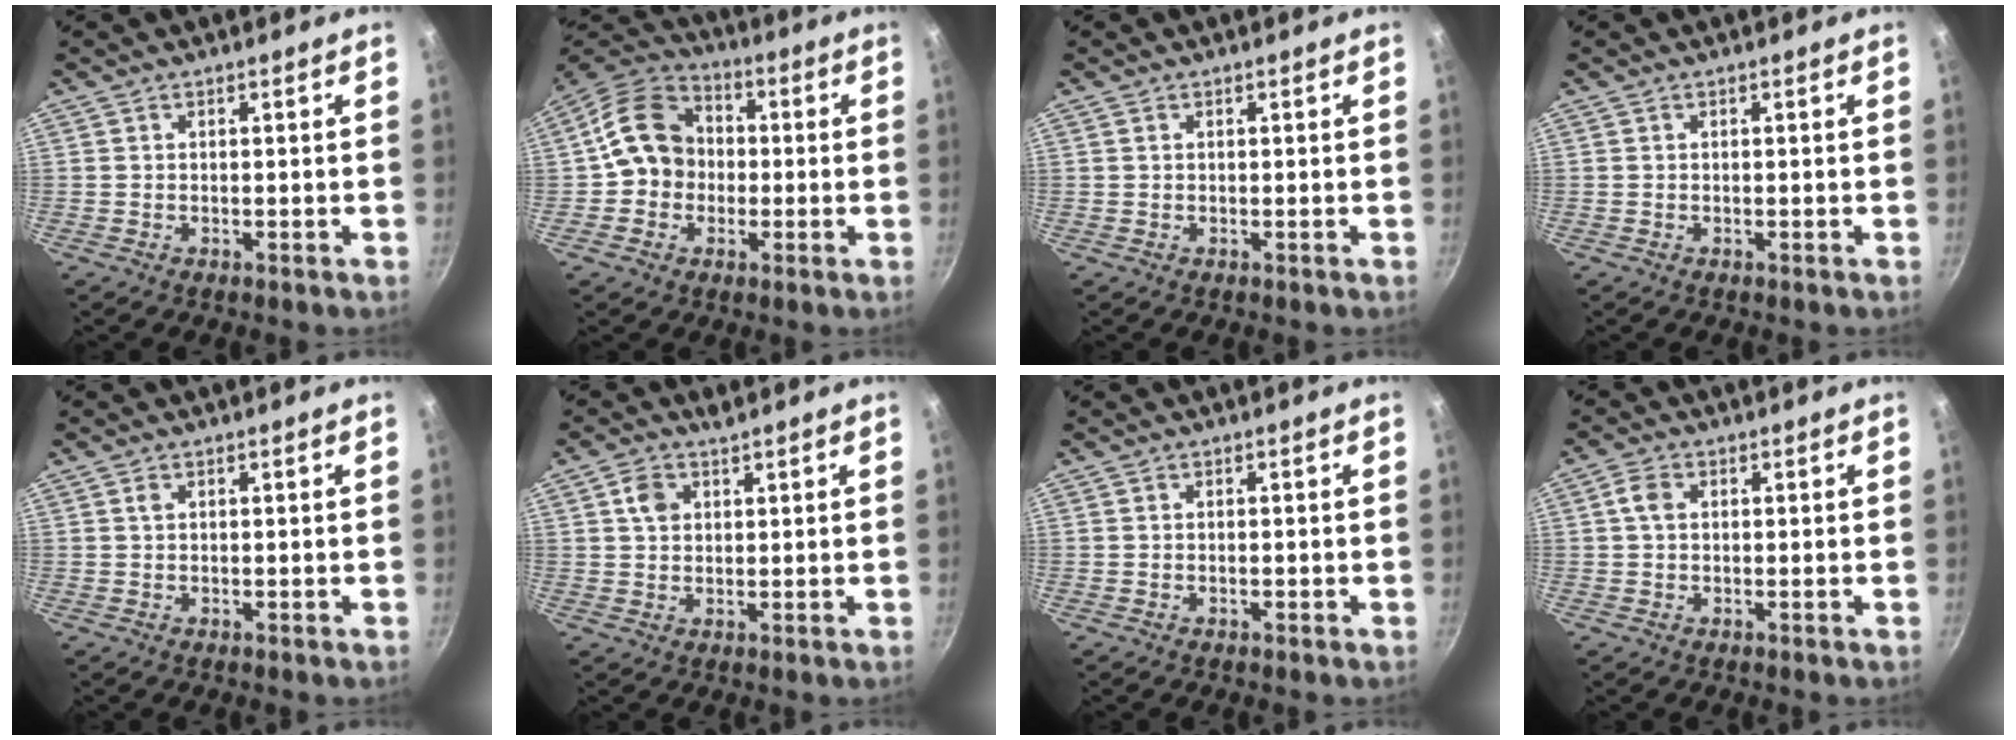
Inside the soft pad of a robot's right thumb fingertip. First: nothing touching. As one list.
[{"total": 12.5, "force": [0.0, 10.7, 6.5], "torque": [-0.076, 0.031, -0.016]}, {"total": 0.0}, {"total": 0.0}, {"total": 0.8, "force": [0.3, 0.5, 0.6], "torque": [-0.011, -0.001, 0.005]}, {"total": 3.4, "force": [1.5, 2.3, 1.9], "torque": [-0.030, 0.000, 0.029]}, {"total": 0.7, "force": [-0.3, 0.3, 0.5], "torque": [-0.010, 0.003, -0.005]}, {"total": 2.8, "force": [0.4, 2.0, 2.0], "torque": [-0.039, 0.006, 0.003]}]